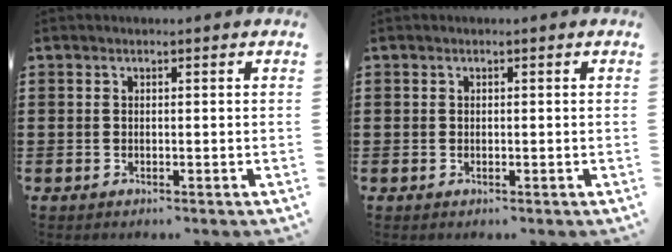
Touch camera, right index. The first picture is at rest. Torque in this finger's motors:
{"motor_torque": [-0.56, 1.21, 0.04, -0.01]}